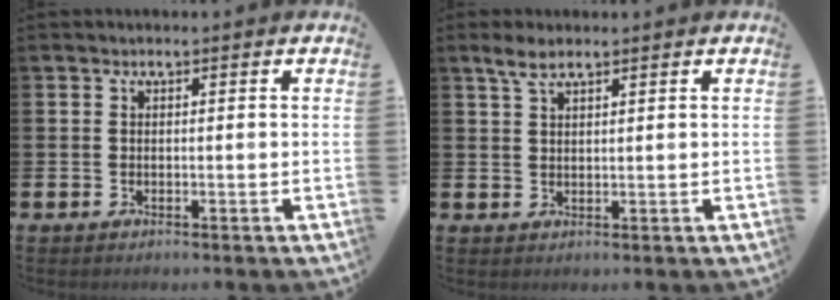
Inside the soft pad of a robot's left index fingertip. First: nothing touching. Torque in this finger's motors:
{"motor_torque": [-0.11, -0.10, 0.25, 0.07]}